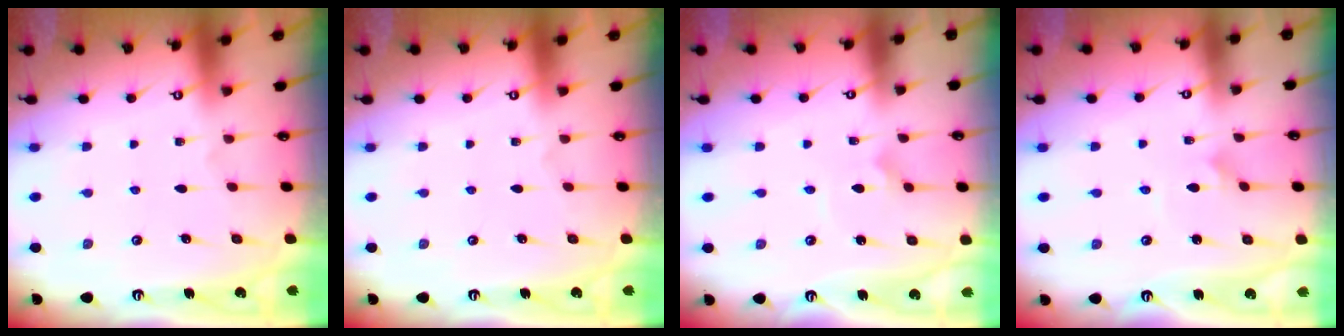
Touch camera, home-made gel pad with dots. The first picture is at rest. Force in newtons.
{"total": 0.0}
{"total": 1.6, "press": 1.6, "slide": 0.0}
{"total": 3.0, "press": 3.0, "slide": 0.2}